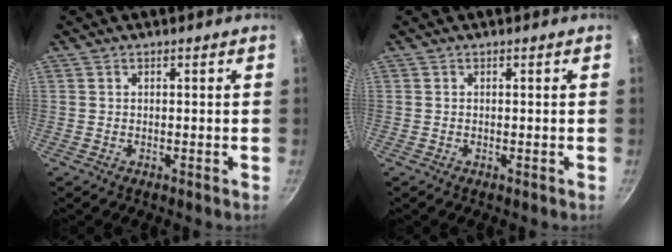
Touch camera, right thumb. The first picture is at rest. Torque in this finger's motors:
{"motor_torque": [-0.26, 0.00, -0.22, -0.16, 0.09]}